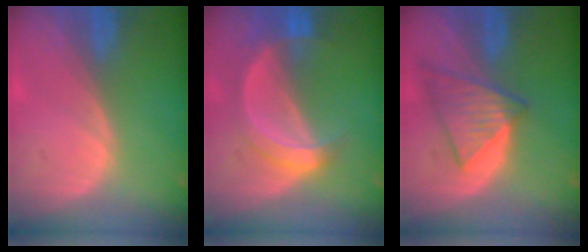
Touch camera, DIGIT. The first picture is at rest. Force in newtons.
{"total": 5.9, "press": 5.5, "slide": 2.1}
{"total": 6.5, "press": 6.5, "slide": 0.7}